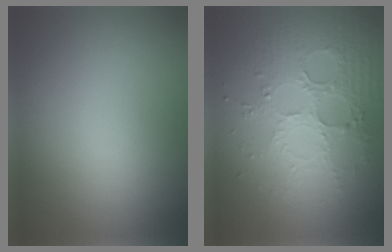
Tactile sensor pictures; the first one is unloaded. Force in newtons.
{"total": 3.9, "press": 3.7, "slide": 1.3}